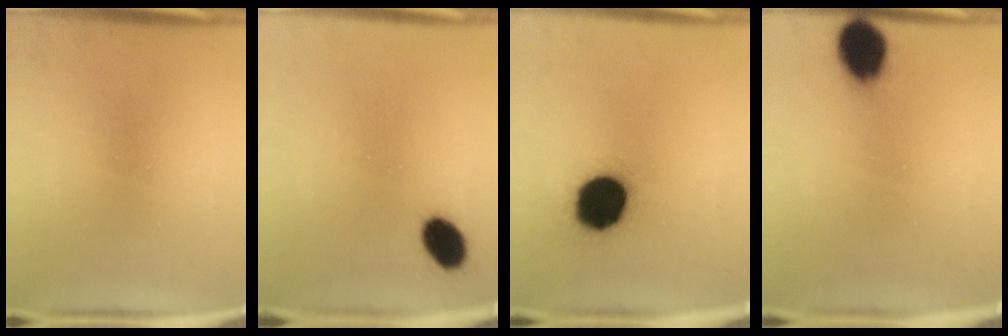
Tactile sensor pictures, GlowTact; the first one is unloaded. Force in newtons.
{"total": 7.1}
{"total": 16.8}
{"total": 9.3}